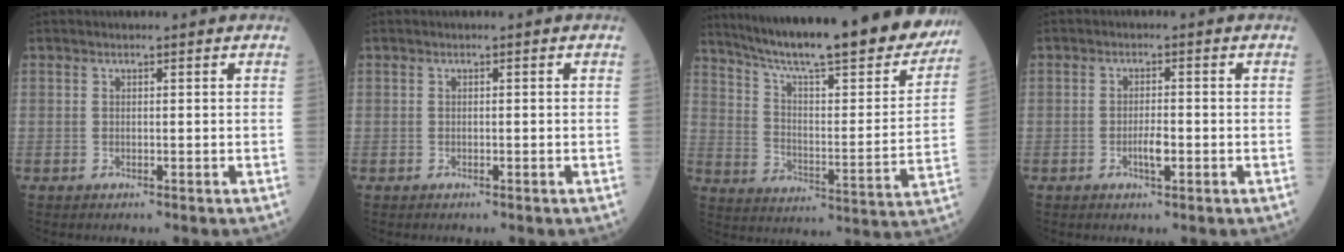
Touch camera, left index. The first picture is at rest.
{"total": 0.0}
{"total": 29.8, "force": [25.1, 3.6, 15.7], "torque": [-0.250, -0.053, 0.338]}
{"total": 2.5, "force": [-1.1, 0.5, 2.2], "torque": [-0.039, -0.002, -0.019]}